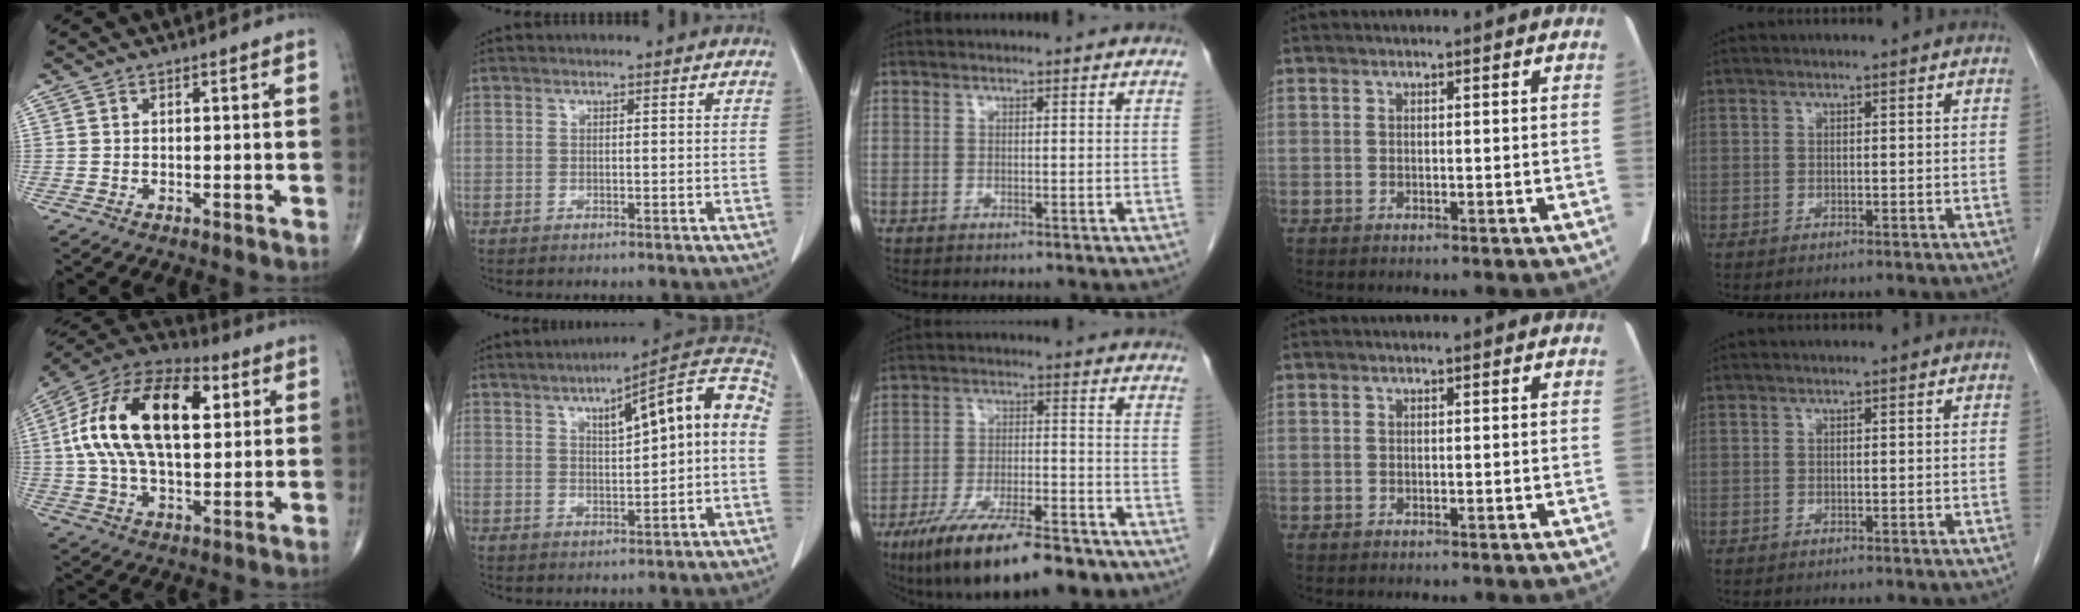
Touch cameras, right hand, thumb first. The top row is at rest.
{"thumb": {"total": 23.4, "force": [4.9, 12.5, 19.2], "torque": [-0.345, 0.015, 0.073]}, "index": {"total": 13.6, "force": [2.2, 2.5, 13.2], "torque": [-0.180, 0.040, 0.027]}, "middle": {"total": 16.3, "force": [-11.6, 4.1, 10.7], "torque": [-0.170, -0.016, -0.191]}}